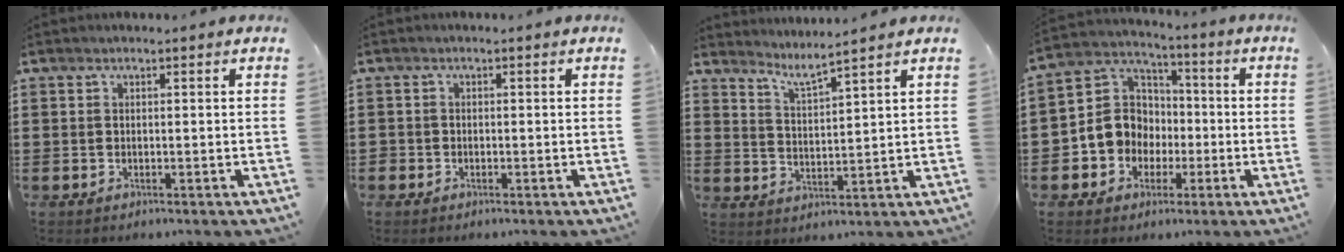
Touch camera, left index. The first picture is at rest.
{"total": 0.8, "force": [-0.6, 0.6, 0.0], "torque": [-0.002, 0.002, -0.013]}
{"total": 4.1, "force": [3.6, -0.7, 1.9], "torque": [-0.051, -0.016, 0.061]}
{"total": 8.4, "force": [-1.5, 8.0, 2.1], "torque": [-0.086, 0.009, -0.029]}